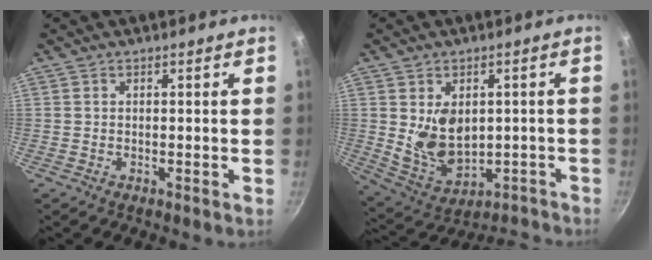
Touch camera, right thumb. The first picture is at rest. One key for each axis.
{"total": 9.1, "fx": -0.8, "fy": 6.6, "fz": 6.3, "tx": -0.070, "ty": 0.004, "tz": 0.012}